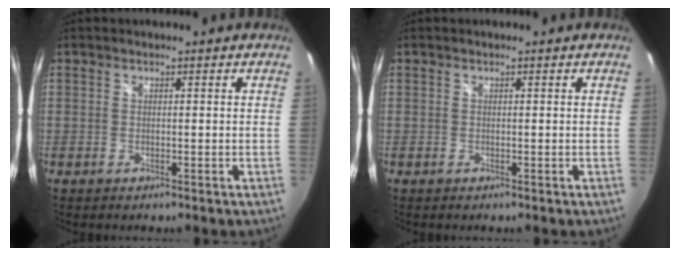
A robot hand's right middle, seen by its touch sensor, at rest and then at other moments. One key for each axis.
{"total": 0.0}